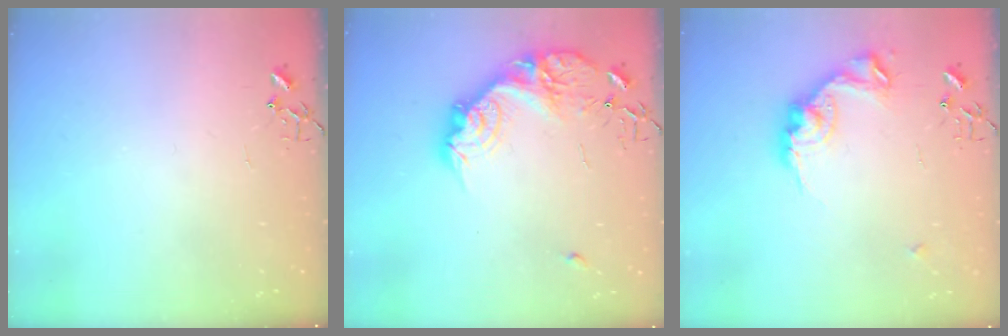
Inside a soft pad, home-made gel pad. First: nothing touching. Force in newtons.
{"total": 18.5, "press": 18.5, "slide": 1.0}
{"total": 14.2, "press": 14.2, "slide": 0.5}